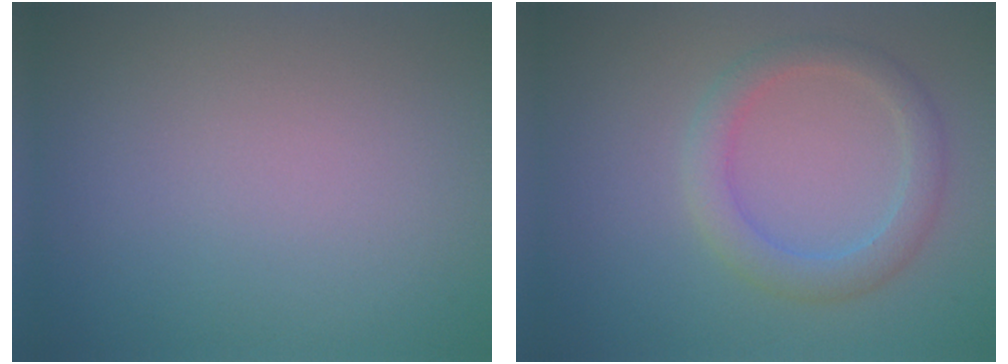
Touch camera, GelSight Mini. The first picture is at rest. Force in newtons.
{"total": 3.0, "press": 3.0, "slide": 0.1}